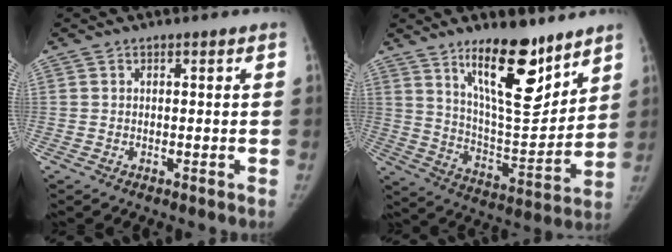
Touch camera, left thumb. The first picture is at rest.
{"total": 18.1, "force": [12.1, 5.9, 12.1], "torque": [-0.152, -0.091, 0.211]}